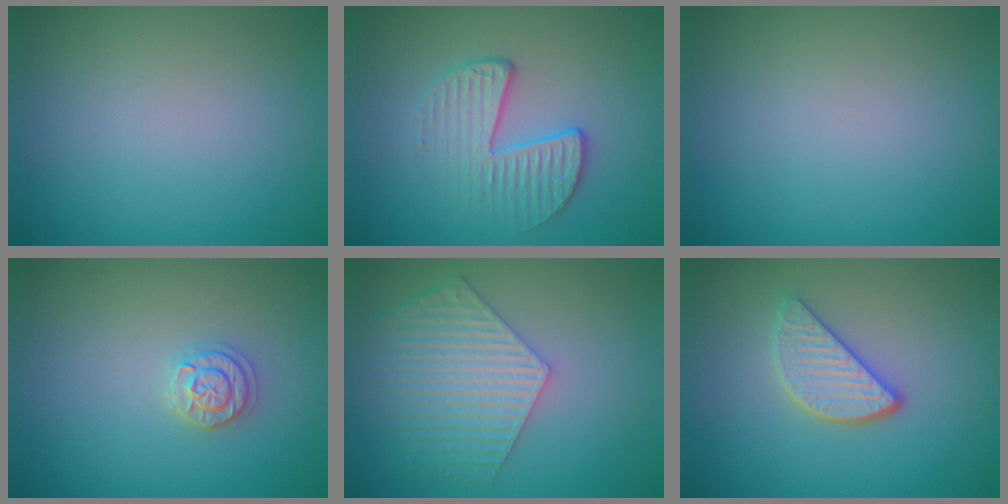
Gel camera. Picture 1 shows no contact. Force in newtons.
{"total": 3.0, "press": 2.4, "slide": 1.8}
{"total": 0.0}
{"total": 1.8, "press": 1.8, "slide": 0.1}
{"total": 6.0, "press": 5.0, "slide": 3.2}
{"total": 3.2, "press": 2.8, "slide": 1.5}